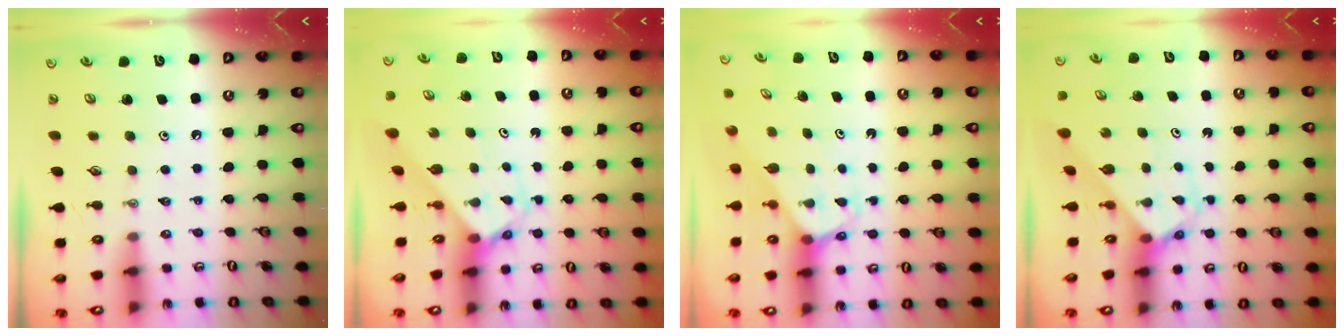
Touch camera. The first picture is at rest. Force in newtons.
{"total": 2.7, "press": 2.7, "slide": 0.2}
{"total": 2.5, "press": 2.5, "slide": 0.1}
{"total": 2.8, "press": 2.8, "slide": 0.2}